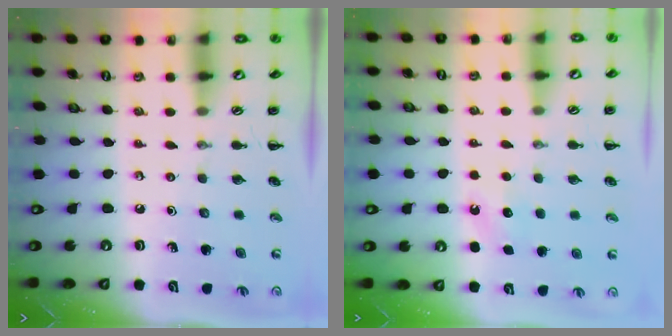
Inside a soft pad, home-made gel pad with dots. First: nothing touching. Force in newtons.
{"total": 5.0, "press": 4.8, "slide": 1.3}